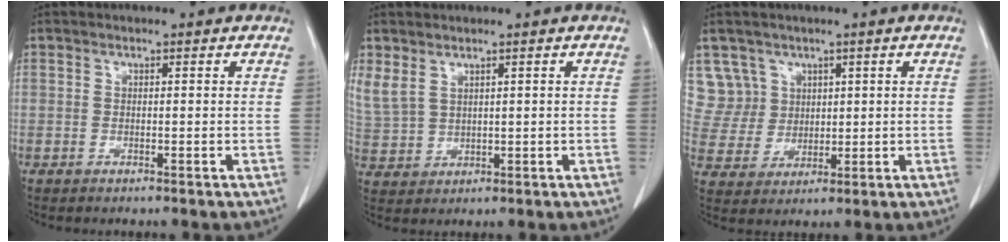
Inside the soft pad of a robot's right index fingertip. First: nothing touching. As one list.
[{"total": 6.0, "force": [3.3, 3.9, 3.2], "torque": [-0.091, 0.007, 0.085]}, {"total": 6.6, "force": [3.3, 5.7, -0.5], "torque": [0.011, 0.014, 0.078]}]